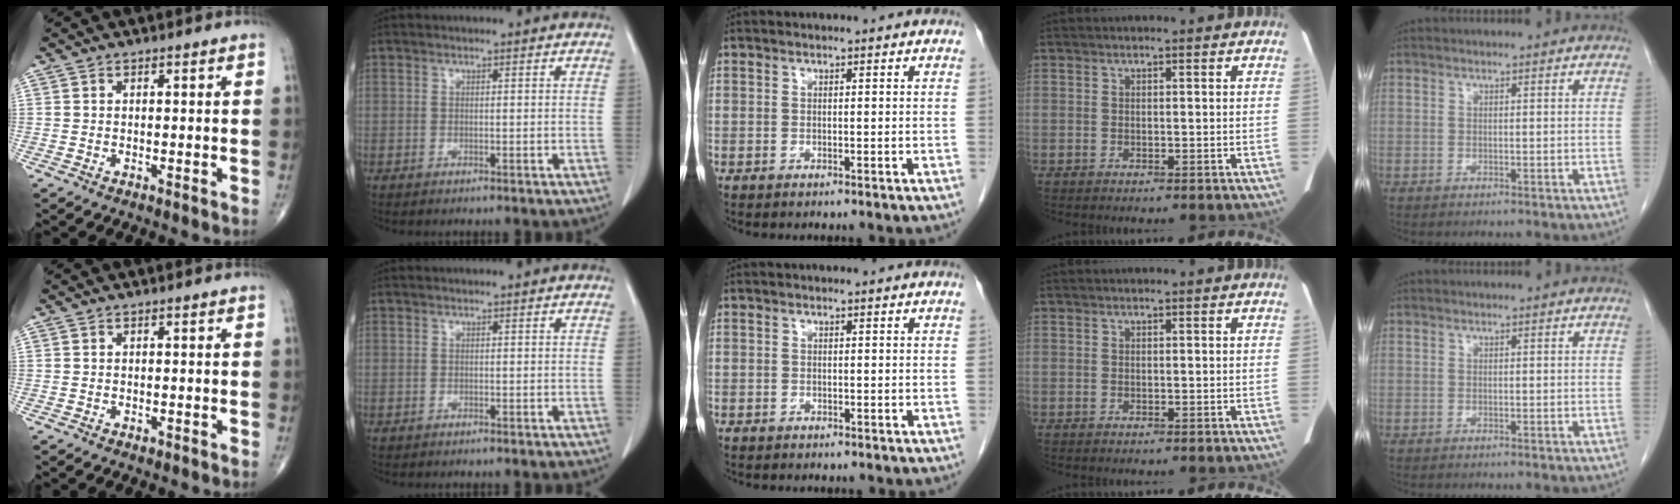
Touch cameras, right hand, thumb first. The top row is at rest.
{"thumb": {"total": 0.5, "force": [-0.3, 0.3, 0.3], "torque": [-0.002, 0.000, -0.005]}, "middle": {"total": 0.9, "force": [-0.7, 0.6, 0.1], "torque": [-0.010, 0.003, -0.012]}}